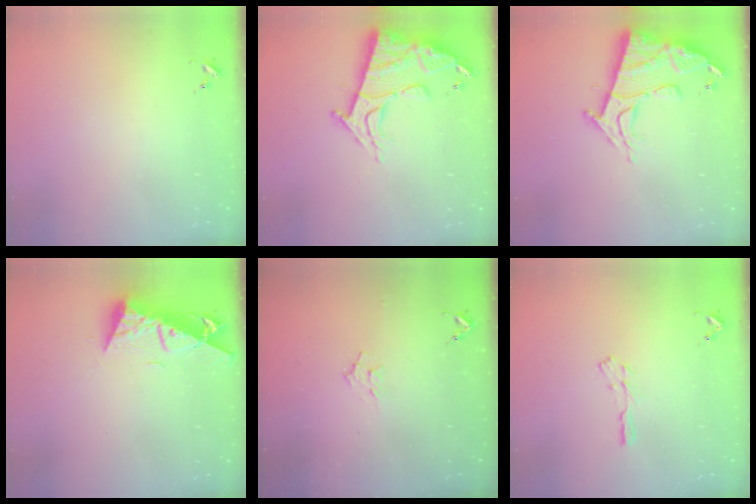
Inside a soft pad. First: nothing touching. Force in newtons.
{"total": 14.4, "press": 14.3, "slide": 1.2}
{"total": 14.4, "press": 14.3, "slide": 1.2}
{"total": 9.3, "press": 9.2, "slide": 1.1}
{"total": 6.2, "press": 6.1, "slide": 0.9}
{"total": 3.5, "press": 3.5, "slide": 0.4}